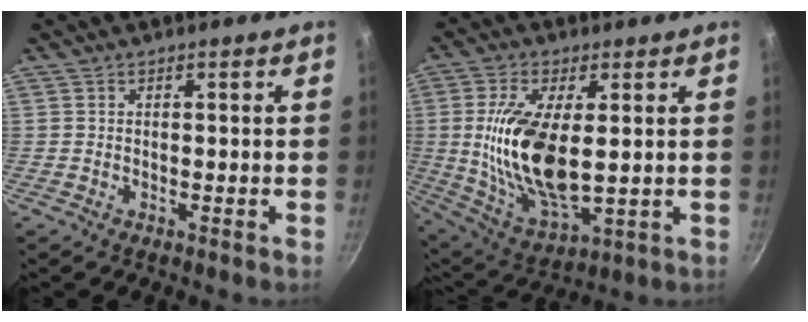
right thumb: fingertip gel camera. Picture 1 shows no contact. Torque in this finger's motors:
{"motor_torque": [1.07, 1.76, 1.83, -0.29, 0.46]}